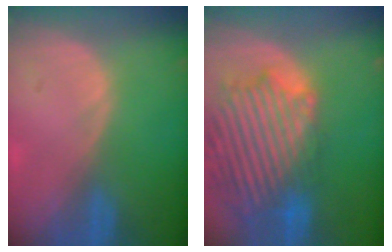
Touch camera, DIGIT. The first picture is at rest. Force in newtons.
{"total": 14.5, "press": 12.3, "slide": 7.6}